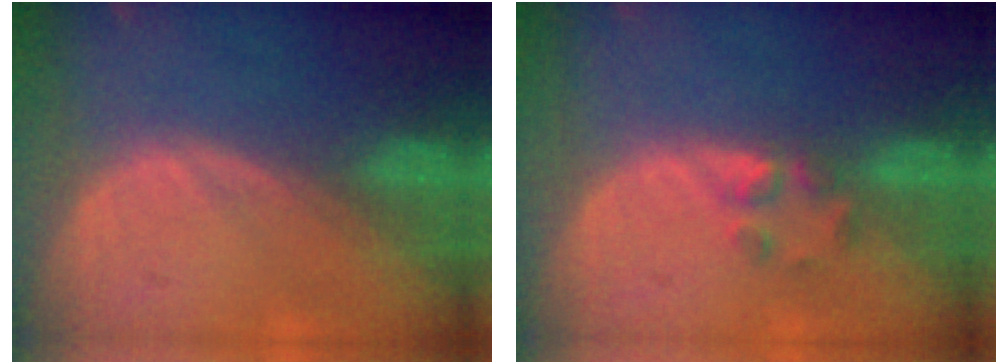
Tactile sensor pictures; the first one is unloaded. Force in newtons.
{"total": 2.3, "press": 2.2, "slide": 0.8}